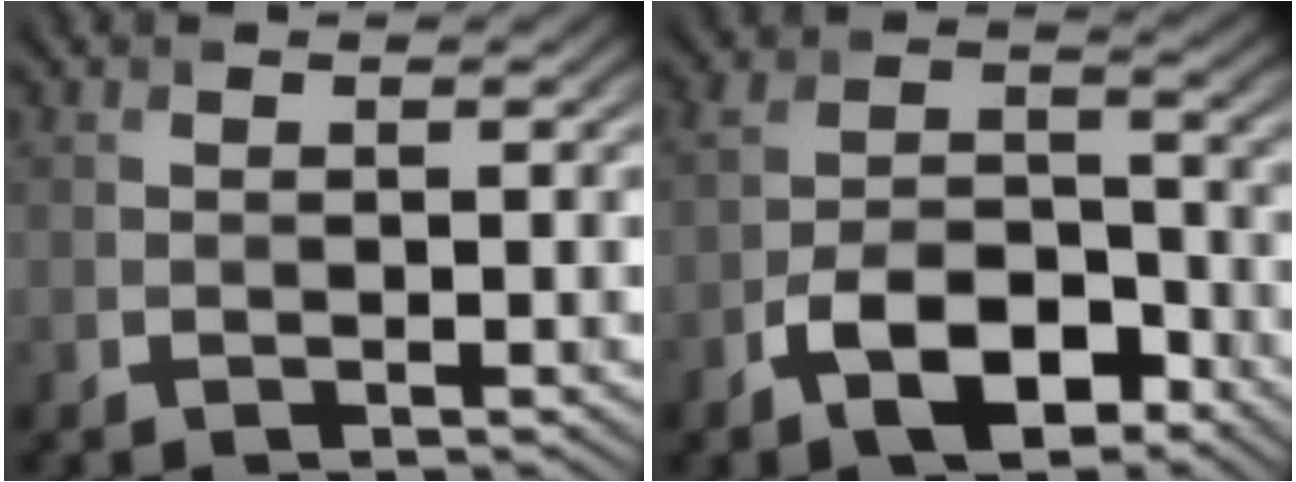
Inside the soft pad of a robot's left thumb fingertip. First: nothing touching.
{"total": 8.2, "force": [-4.6, 4.5, 5.1], "torque": [-0.090, 0.003, -0.092]}